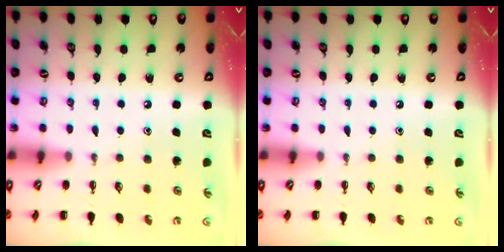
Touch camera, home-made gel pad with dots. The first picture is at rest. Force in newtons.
{"total": 0.0}